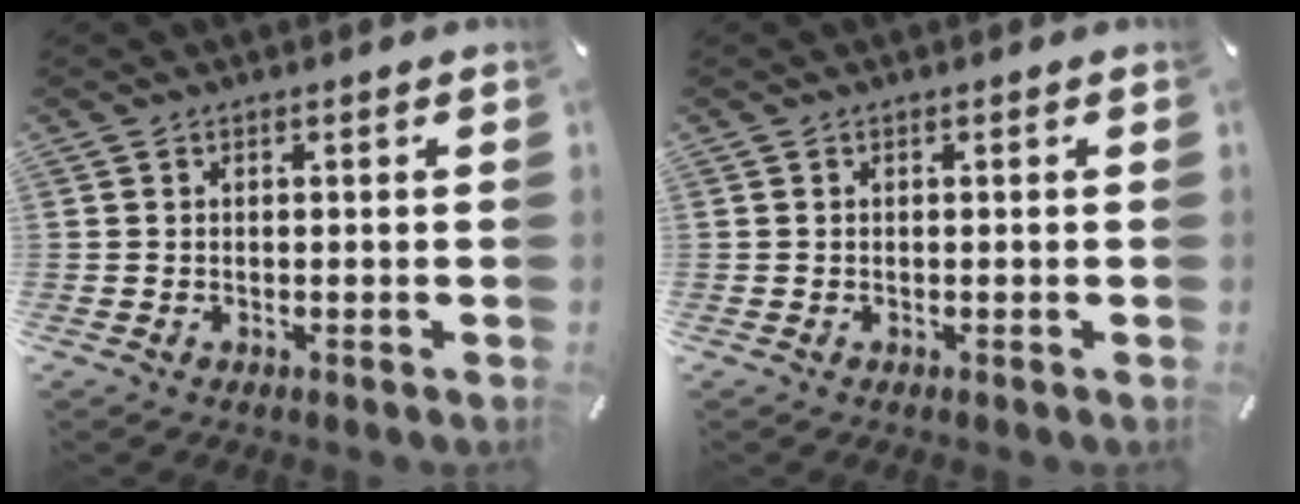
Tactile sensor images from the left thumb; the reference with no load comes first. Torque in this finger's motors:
{"motor_torque": [-0.02, -0.02, -0.01, 0.01, 0.00]}